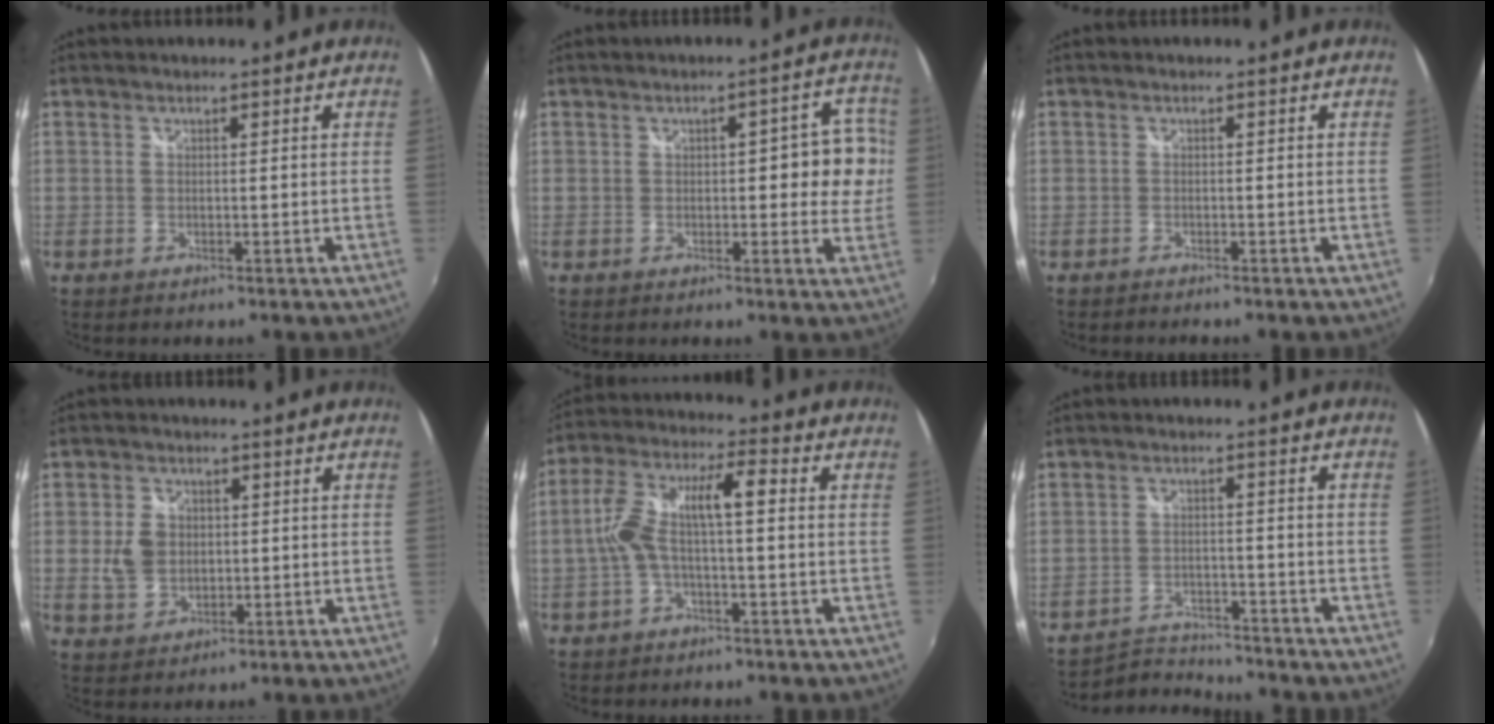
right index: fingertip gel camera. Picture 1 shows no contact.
{"total": 7.6, "force": [0.6, 3.4, 6.8], "torque": [-0.079, 0.012, 0.012]}
{"total": 1.2, "force": [-1.1, 0.2, 0.3], "torque": [-0.011, -0.006, -0.022]}
{"total": 6.3, "force": [0.2, 5.3, 3.5], "torque": [-0.079, 0.005, 0.008]}
{"total": 10.4, "force": [-0.6, 2.8, 10.0], "torque": [-0.201, 0.018, -0.012]}
{"total": 7.4, "force": [-7.3, 1.2, 0.1], "torque": [-0.027, 0.007, -0.123]}